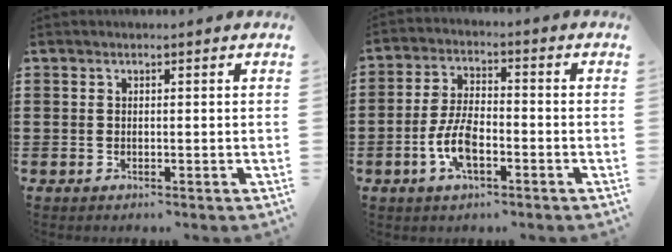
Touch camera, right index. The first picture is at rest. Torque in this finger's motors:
{"motor_torque": [2.14, 0.00, 0.82, 0.21]}